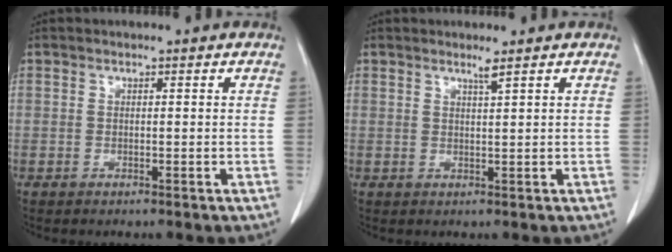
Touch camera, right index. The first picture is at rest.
{"total": 1.1, "force": [0.9, -0.2, 0.7], "torque": [-0.020, -0.006, 0.017]}